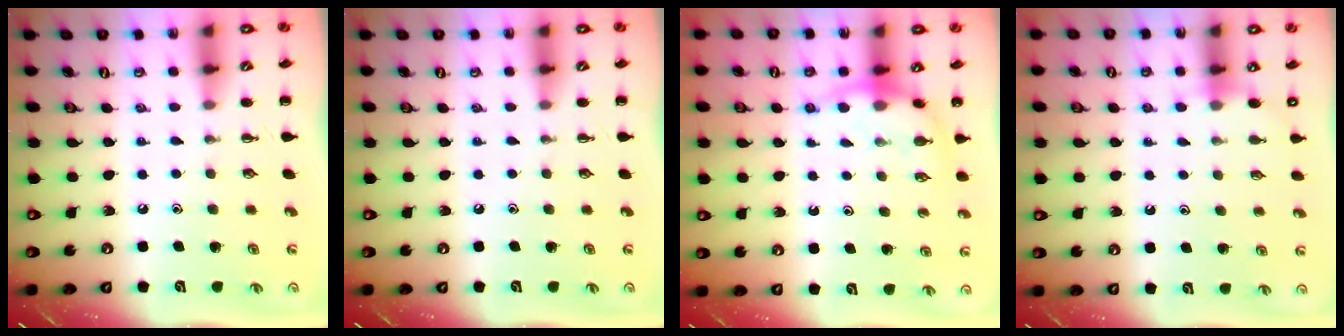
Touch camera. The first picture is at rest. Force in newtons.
{"total": 0.0}
{"total": 7.2, "press": 7.2, "slide": 0.7}
{"total": 5.2, "press": 5.0, "slide": 1.3}